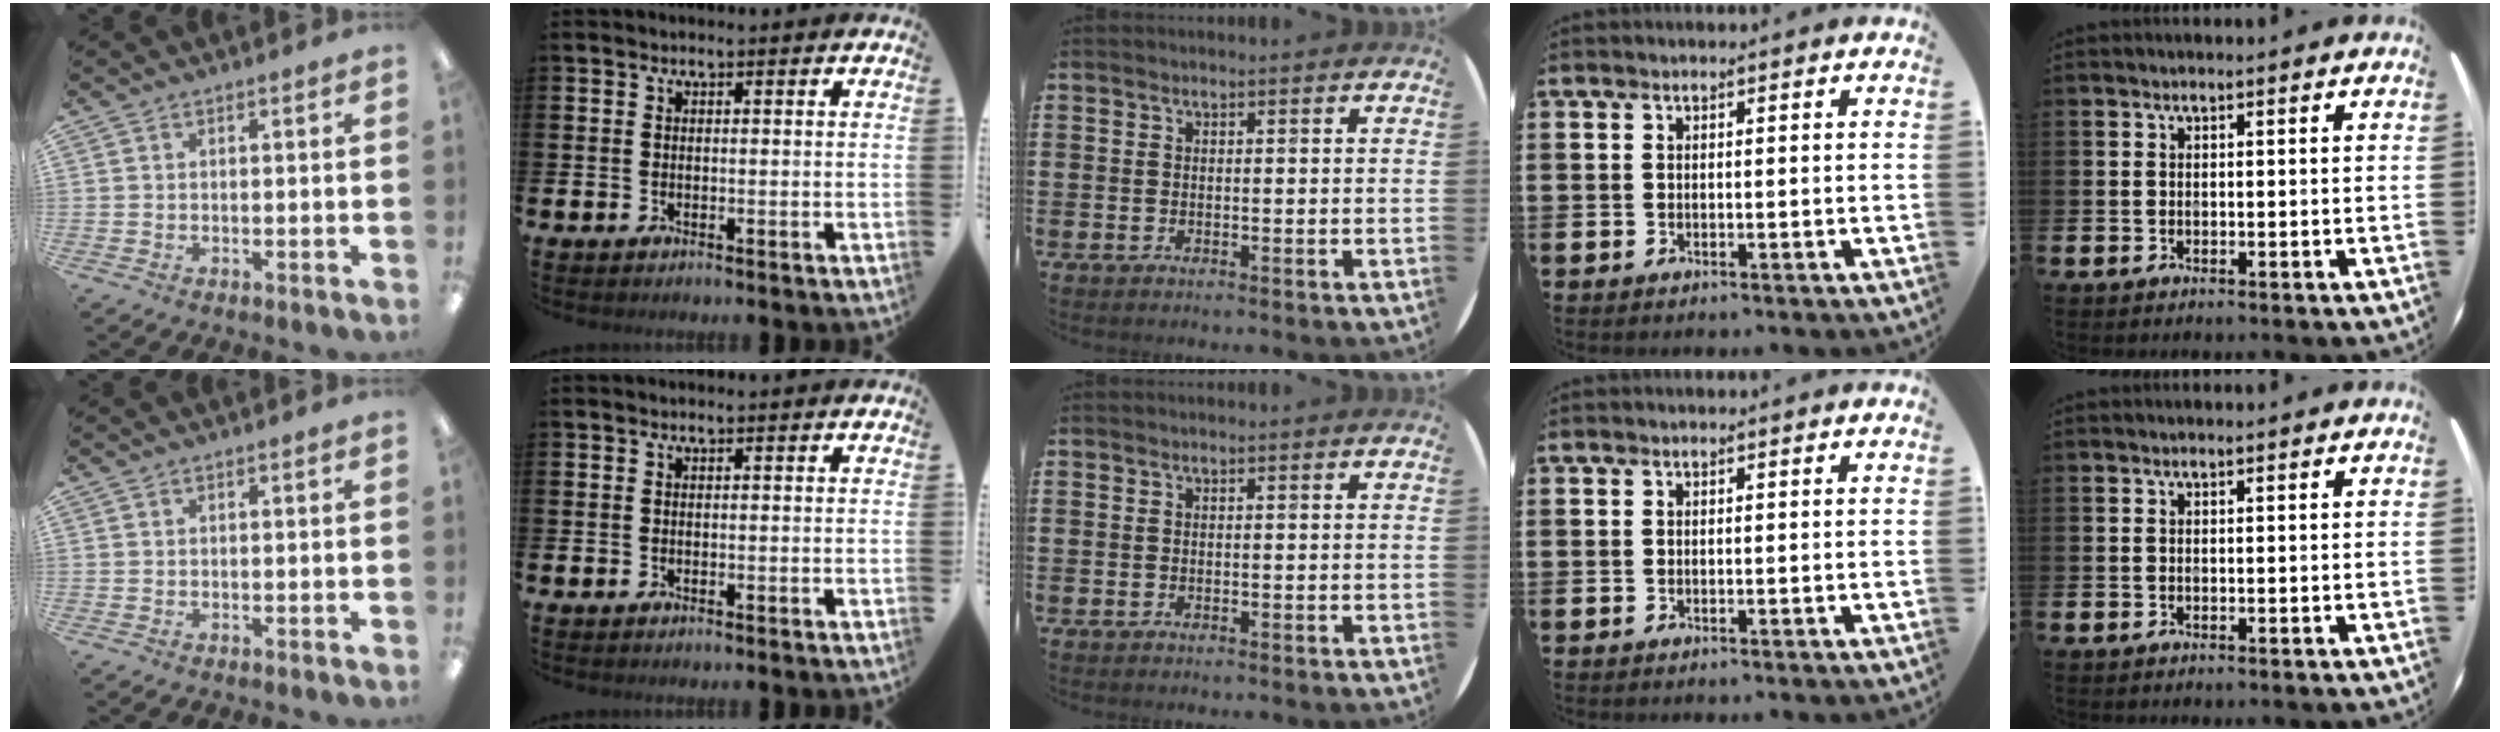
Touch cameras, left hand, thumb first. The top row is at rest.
{}